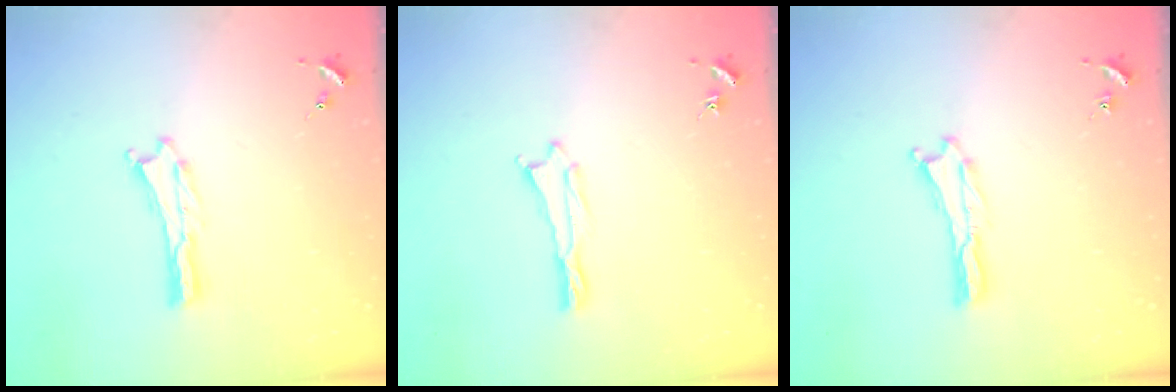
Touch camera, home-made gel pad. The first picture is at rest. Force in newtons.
{"total": 0.5, "press": 0.5, "slide": 0.2}
{"total": 0.0}